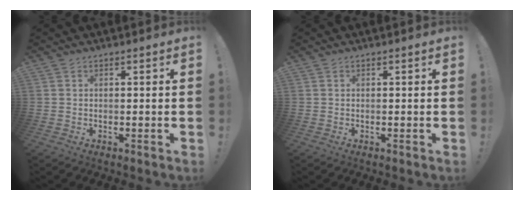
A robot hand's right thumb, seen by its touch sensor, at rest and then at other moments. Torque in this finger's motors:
{"motor_torque": [0.08, 0.19, 0.28, -0.25, -0.02]}